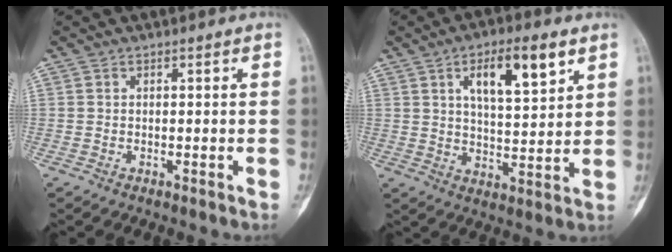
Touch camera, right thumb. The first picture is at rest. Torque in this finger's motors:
{"motor_torque": [-0.09, 0.15, 0.27, -0.07, 0.09]}